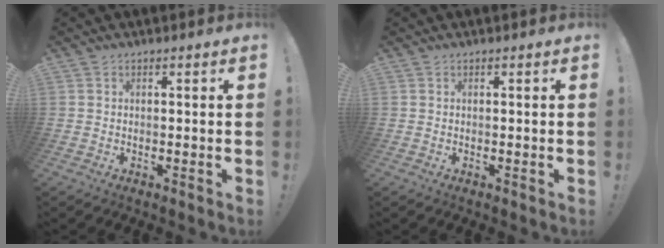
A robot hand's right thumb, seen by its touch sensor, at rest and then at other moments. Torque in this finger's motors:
{"motor_torque": [0.00, 0.00, 0.00, 0.00, 0.07]}